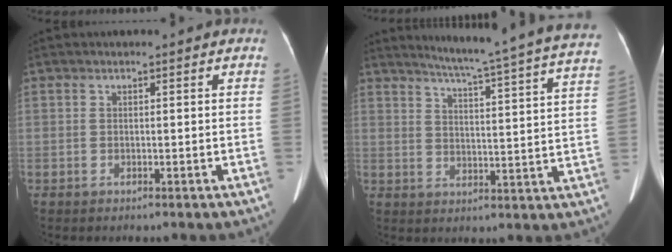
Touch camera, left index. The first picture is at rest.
{"total": 22.9, "force": [20.6, -1.5, 9.9], "torque": [-0.149, -0.074, 0.246]}